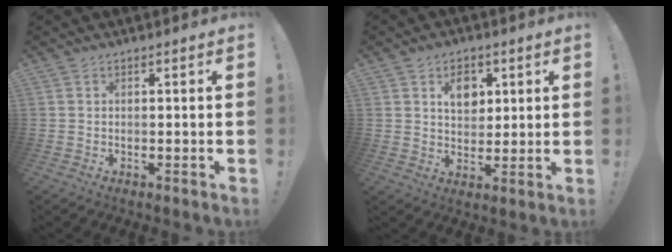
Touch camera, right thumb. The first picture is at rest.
{"total": 7.6, "force": [3.1, 5.7, 3.9], "torque": [-0.040, -0.014, 0.051]}